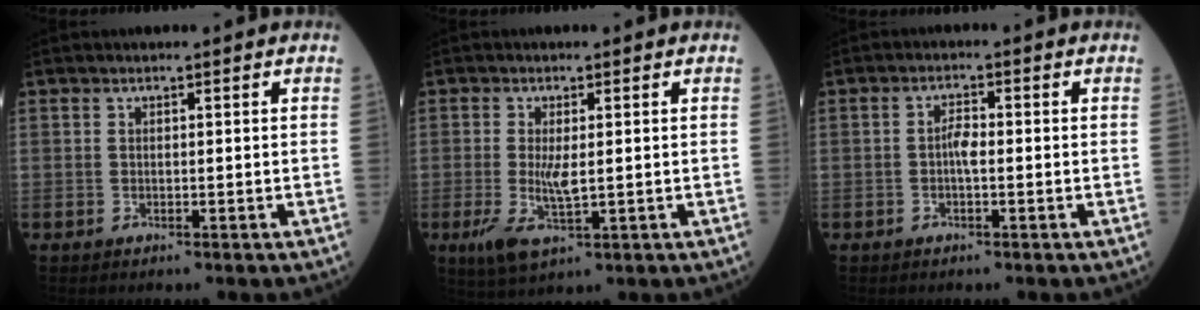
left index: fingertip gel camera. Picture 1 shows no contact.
{"total": 5.2, "force": [-0.8, 1.5, 4.9], "torque": [-0.108, -0.015, -0.010]}
{"total": 2.3, "force": [-0.5, 0.6, 2.1], "torque": [-0.042, 0.002, -0.011]}